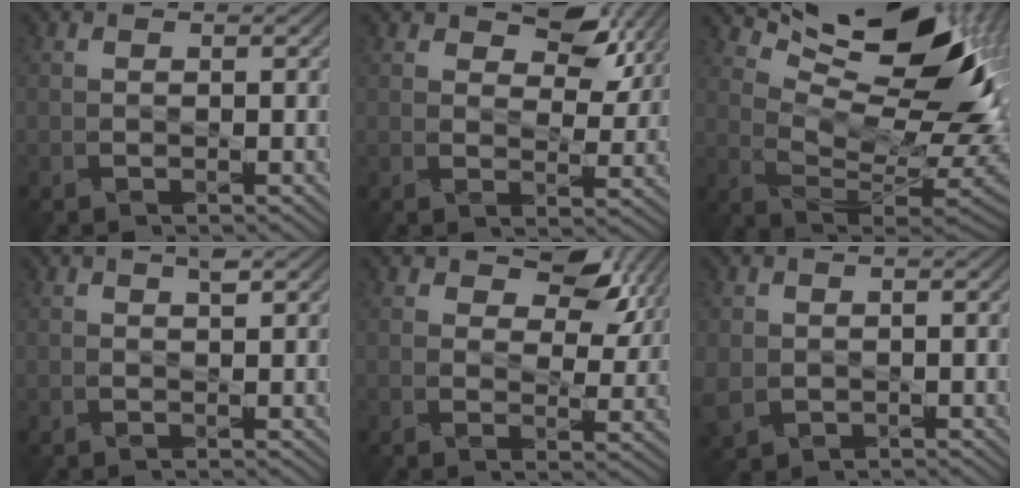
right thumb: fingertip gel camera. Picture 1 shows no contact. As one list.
[{"total": 6.3, "force": [4.2, 3.0, 3.5], "torque": [-0.058, -0.005, 0.061]}, {"total": 15.8, "force": [8.7, 5.7, 11.8], "torque": [-0.187, 0.005, 0.146]}, {"total": 1.2, "force": [1.1, -0.1, 0.5], "torque": [-0.014, 0.001, 0.017]}, {"total": 7.4, "force": [4.6, 3.8, 4.4], "torque": [-0.068, -0.003, 0.066]}, {"total": 2.9, "force": [0.1, 2.7, 1.1], "torque": [-0.049, -0.013, -0.002]}]